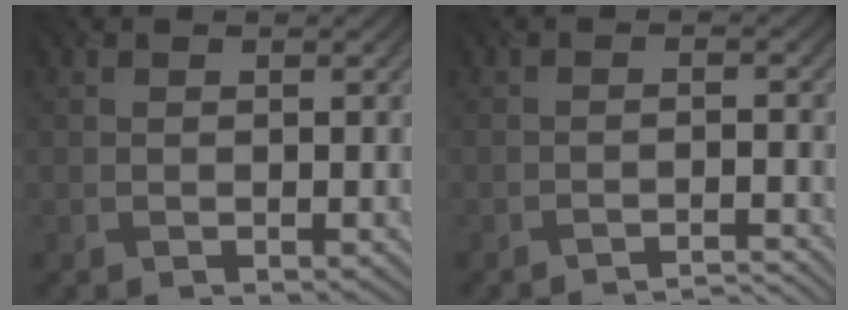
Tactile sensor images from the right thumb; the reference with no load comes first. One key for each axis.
{"total": 3.0, "fx": -2.7, "fy": 0.2, "fz": 1.3, "tx": -0.014, "ty": 0.012, "tz": -0.050}